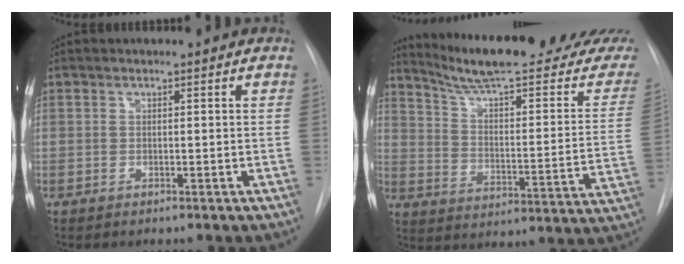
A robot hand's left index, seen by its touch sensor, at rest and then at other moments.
{"total": 25.4, "force": [22.5, 1.8, 11.6], "torque": [-0.164, -0.083, 0.296]}